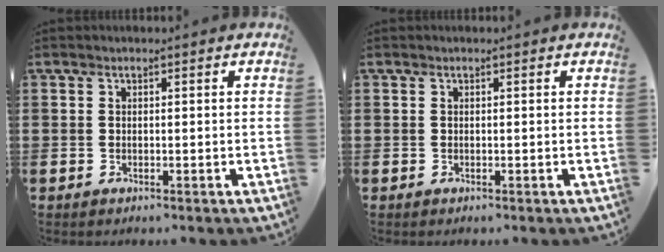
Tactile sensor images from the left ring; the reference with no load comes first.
{"total": 0.0}